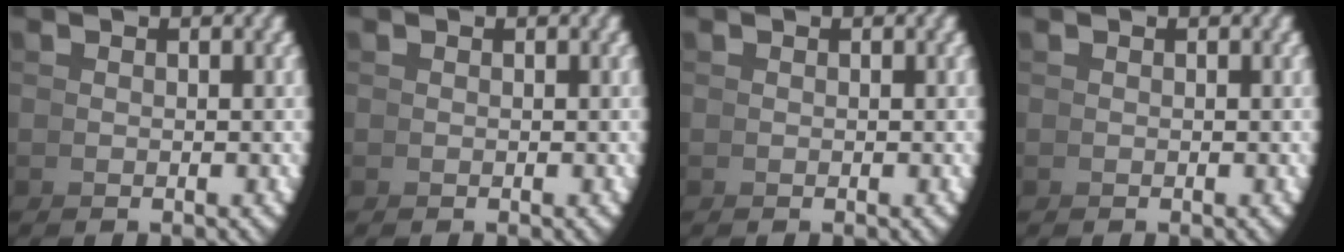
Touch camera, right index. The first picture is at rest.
{"total": 0.0}
{"total": 0.0}
{"total": 0.0}